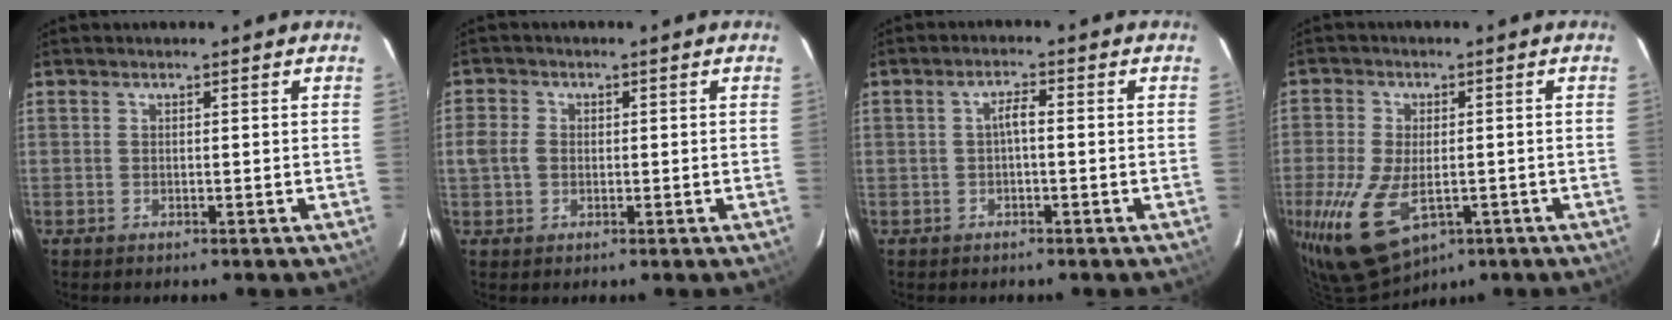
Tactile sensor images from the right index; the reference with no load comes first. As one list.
[{"total": 3.7, "force": [-0.4, 3.0, 2.0], "torque": [-0.047, 0.006, -0.009]}, {"total": 2.1, "force": [-0.4, 0.5, 2.0], "torque": [-0.040, 0.009, -0.006]}, {"total": 15.0, "force": [-5.3, 8.6, 11.1], "torque": [-0.252, -0.040, -0.084]}]